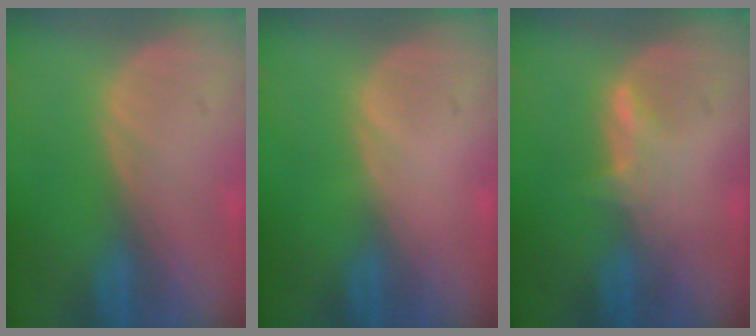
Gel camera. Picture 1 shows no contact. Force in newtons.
{"total": 0.0}
{"total": 2.6, "press": 2.5, "slide": 0.3}